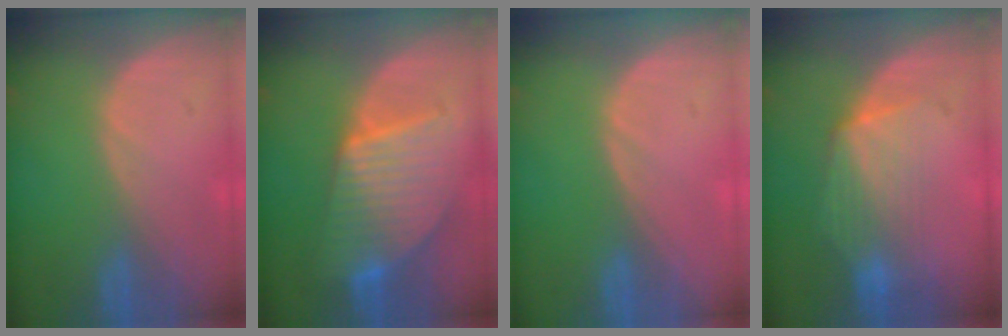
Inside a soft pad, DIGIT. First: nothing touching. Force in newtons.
{"total": 9.3, "press": 9.3, "slide": 0.6}
{"total": 0.0}
{"total": 7.0, "press": 6.5, "slide": 2.6}